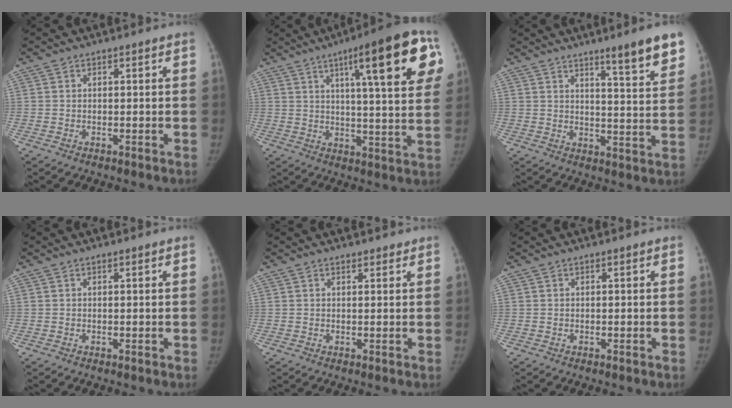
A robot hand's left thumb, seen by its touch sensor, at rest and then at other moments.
{"total": 20.1, "force": [8.5, 4.0, 17.8], "torque": [-0.215, -0.011, 0.114]}
{"total": 10.3, "force": [6.9, 0.9, 7.5], "torque": [-0.085, -0.042, 0.097]}
{"total": 0.0}
{"total": 1.1, "force": [0.9, 0.6, 0.2], "torque": [0.005, -0.004, 0.011]}
{"total": 0.0}